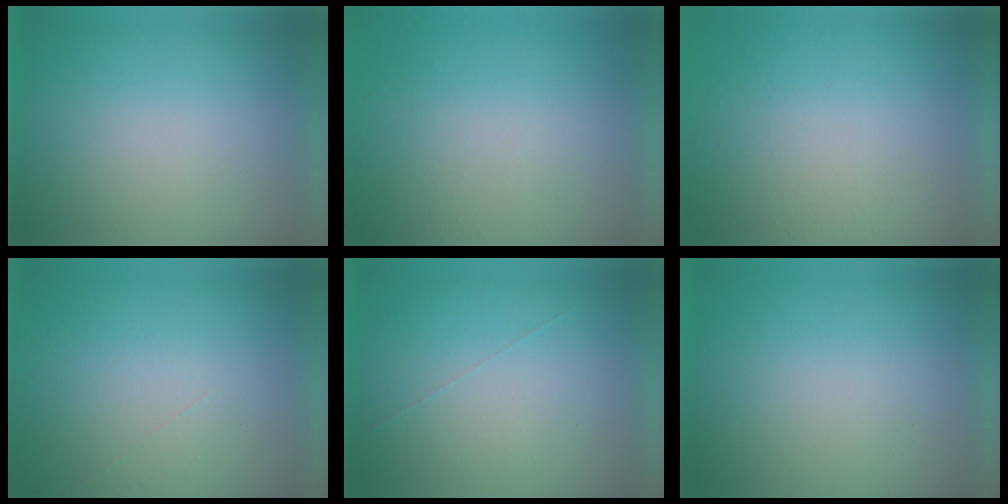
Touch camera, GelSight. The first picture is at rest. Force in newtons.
{"total": 4.7}
{"total": 9.5}
{"total": 1.2}
{"total": 1.0}
{"total": 0.0}